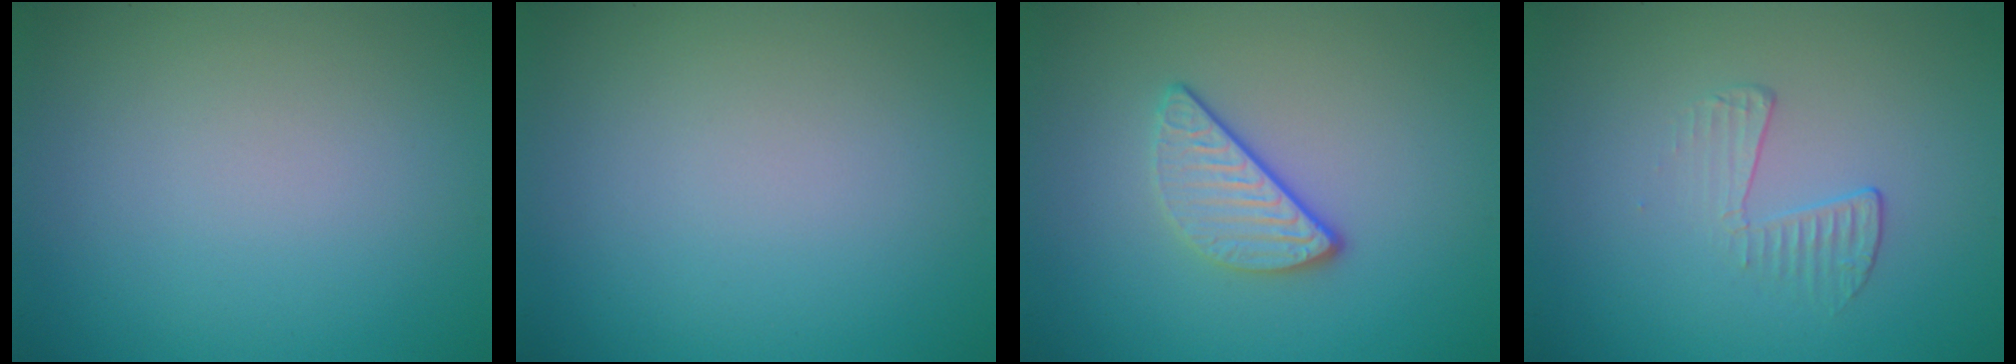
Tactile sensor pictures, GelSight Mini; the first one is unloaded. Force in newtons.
{"total": 0.0}
{"total": 2.9, "press": 2.4, "slide": 1.7}
{"total": 1.8, "press": 0.5, "slide": 1.7}